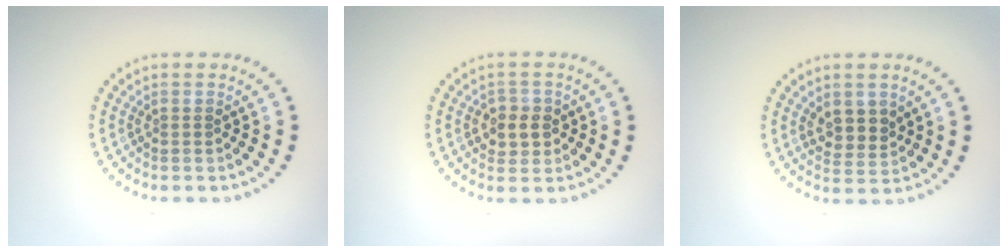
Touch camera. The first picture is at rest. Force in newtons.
{"total": 2.4, "press": 2.3, "slide": 0.7}
{"total": 2.6, "press": 2.3, "slide": 1.1}